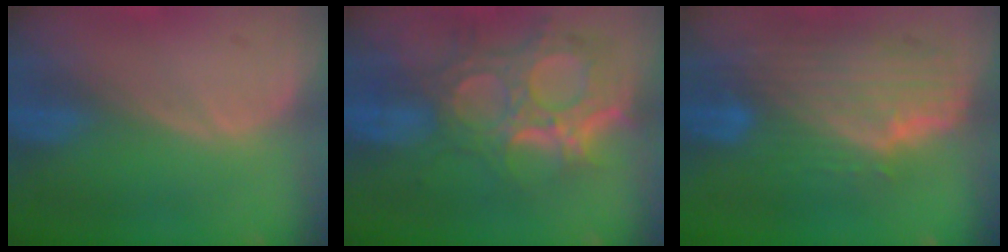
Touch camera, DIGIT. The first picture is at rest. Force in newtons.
{"total": 12.0, "press": 10.6, "slide": 5.6}
{"total": 10.0, "press": 8.9, "slide": 4.5}